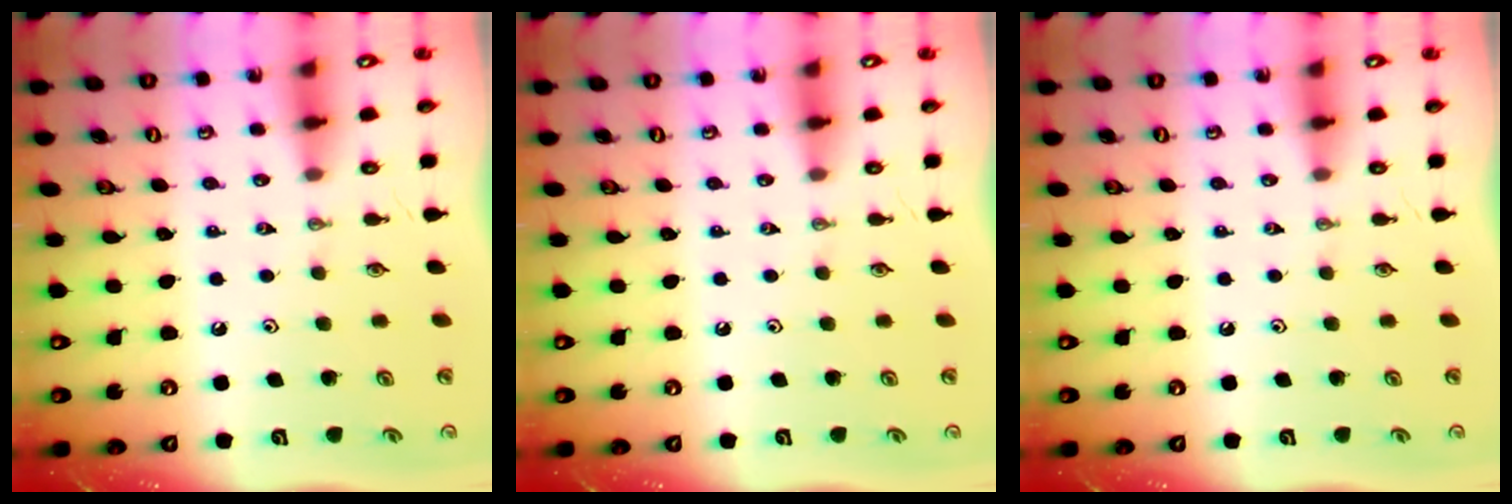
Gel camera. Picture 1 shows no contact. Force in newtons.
{"total": 0.0}
{"total": 0.0}